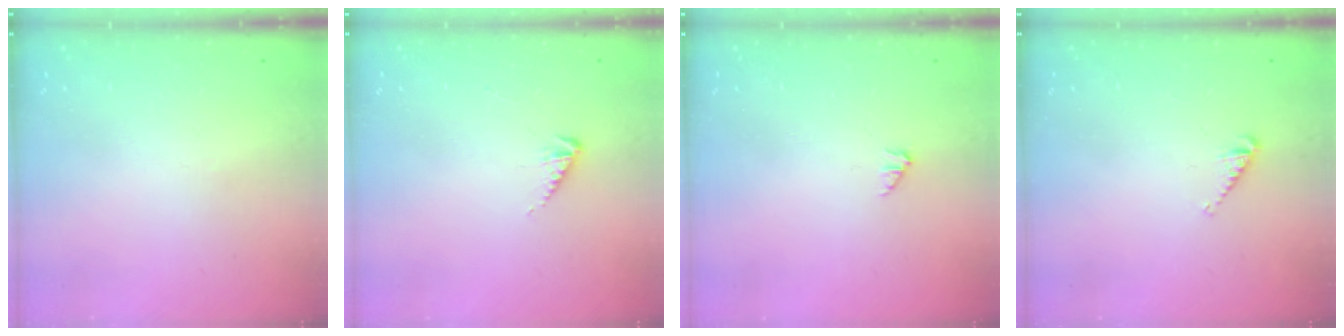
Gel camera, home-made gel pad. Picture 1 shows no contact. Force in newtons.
{"total": 2.9, "press": 2.9, "slide": 0.6}
{"total": 0.0}
{"total": 3.9, "press": 3.9, "slide": 0.5}